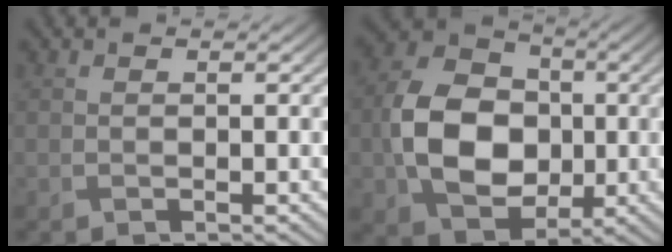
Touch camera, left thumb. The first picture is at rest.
{"total": 11.6, "force": [-1.0, 8.8, 7.5], "torque": [-0.166, 0.004, -0.018]}